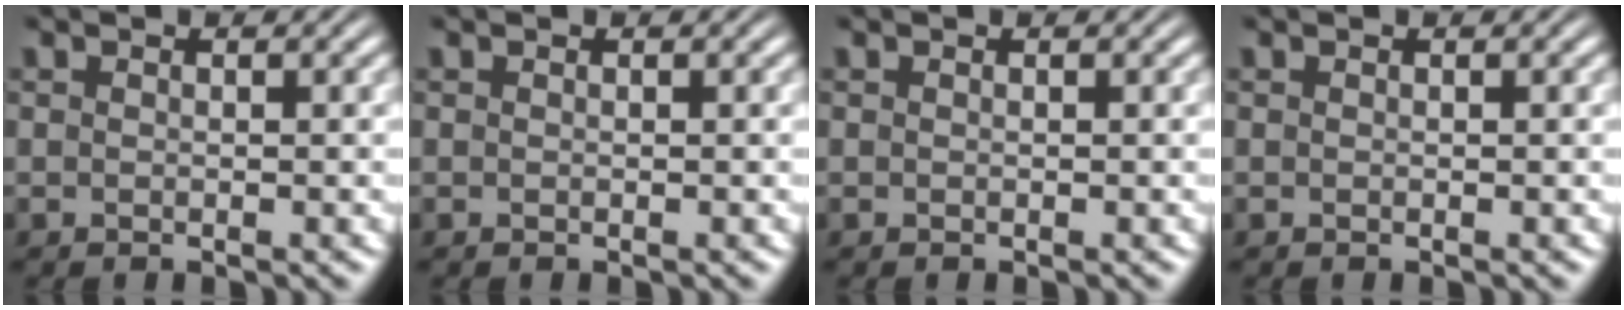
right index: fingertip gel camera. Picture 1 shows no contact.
{"total": 0.0}
{"total": 0.0}
{"total": 0.0}